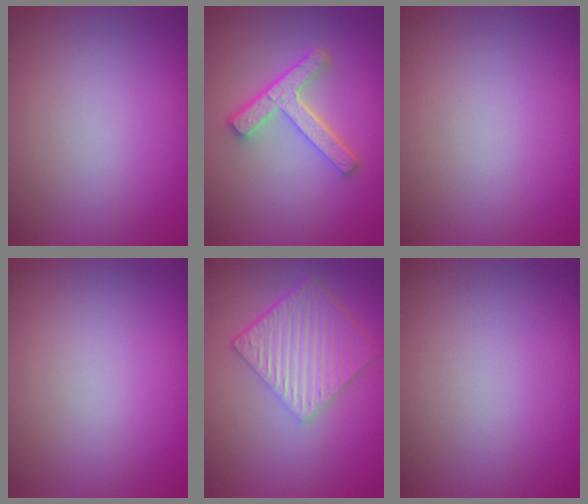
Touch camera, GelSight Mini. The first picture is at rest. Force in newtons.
{"total": 4.4, "press": 3.3, "slide": 2.9}
{"total": 0.0}
{"total": 0.0}
{"total": 6.4, "press": 4.5, "slide": 4.6}
{"total": 0.0}